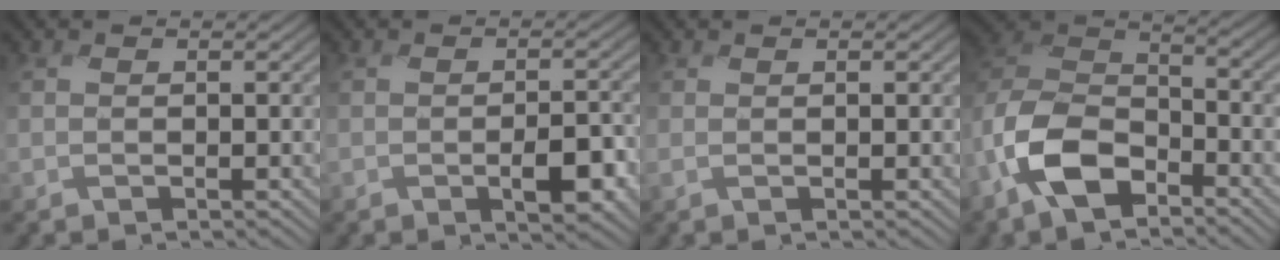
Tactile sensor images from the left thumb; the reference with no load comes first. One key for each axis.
{"total": 4.4, "fx": -1.8, "fy": 2.0, "fz": 3.4, "tx": -0.058, "ty": -0.013, "tz": -0.031}
{"total": 0.6, "fx": 0.3, "fy": -0.3, "fz": 0.3, "tx": 0.002, "ty": -0.001, "tz": 0.002}
{"total": 10.9, "fx": -6.7, "fy": 5.8, "fz": 6.4, "tx": -0.147, "ty": -0.002, "tz": -0.158}